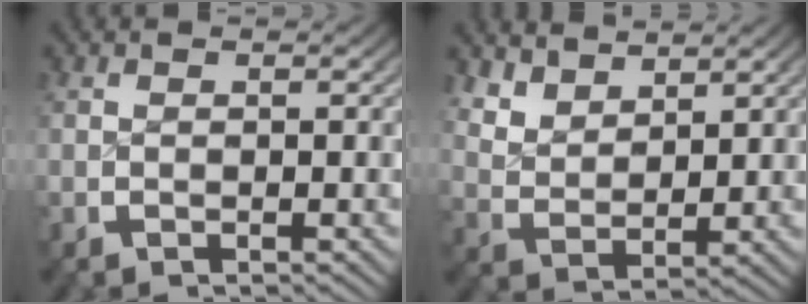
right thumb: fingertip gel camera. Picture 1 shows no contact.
{"total": 4.3, "force": [2.6, 2.6, 2.3], "torque": [-0.053, -0.017, 0.063]}